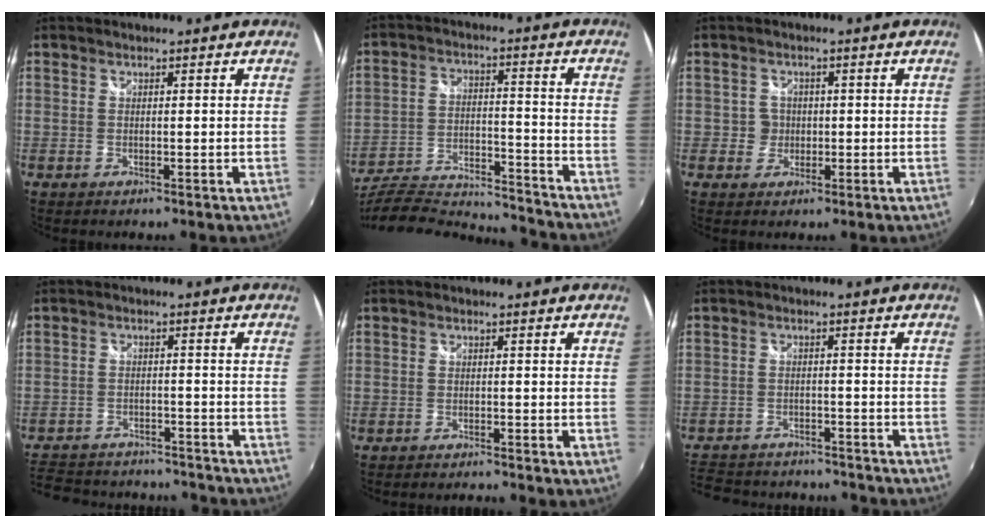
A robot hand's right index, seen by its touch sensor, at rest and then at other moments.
{"total": 23.9, "force": [-20.6, 6.0, 10.5], "torque": [-0.209, -0.029, -0.309]}
{"total": 2.8, "force": [-0.3, 2.8, 0.1], "torque": [0.001, 0.005, -0.004]}
{"total": 18.3, "force": [-15.1, 7.9, 6.6], "torque": [-0.166, 0.023, -0.210]}
{"total": 1.7, "force": [-1.7, -0.1, 0.2], "torque": [-0.010, -0.011, -0.035]}
{"total": 17.2, "force": [-14.2, 7.5, 6.1], "torque": [-0.159, 0.022, -0.202]}